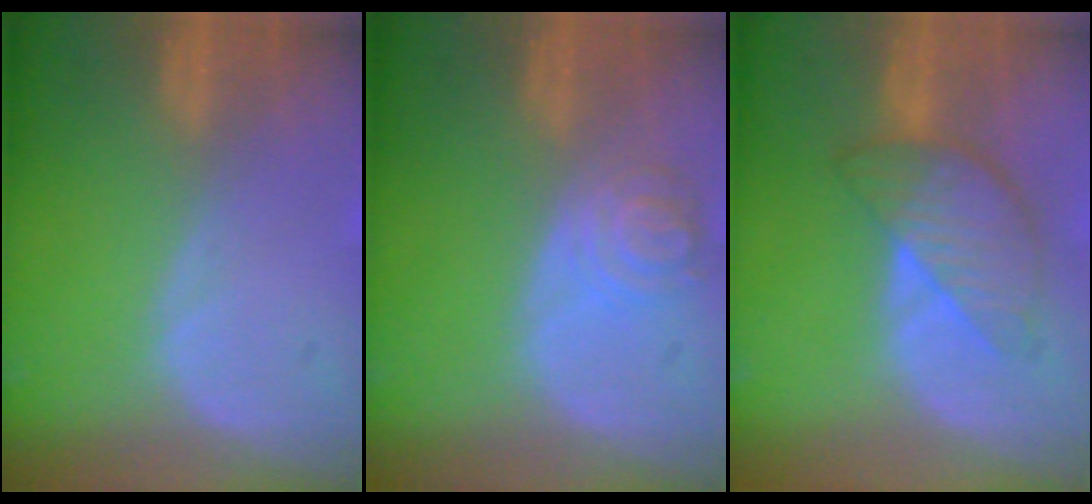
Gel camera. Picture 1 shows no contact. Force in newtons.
{"total": 4.5, "press": 4.2, "slide": 1.7}
{"total": 6.2, "press": 6.2, "slide": 0.4}